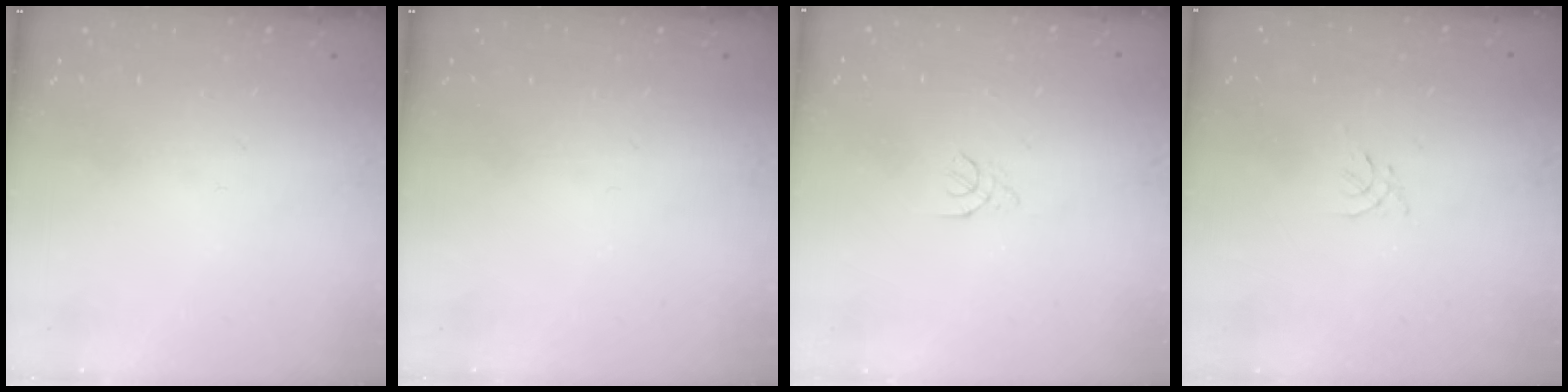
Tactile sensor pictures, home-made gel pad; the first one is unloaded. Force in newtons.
{"total": 0.0}
{"total": 1.8, "press": 1.7, "slide": 0.5}
{"total": 0.0}